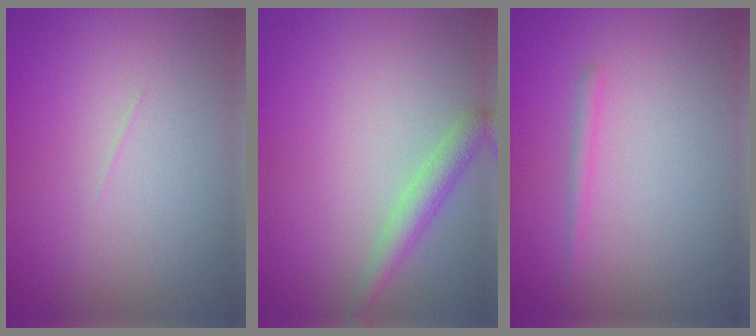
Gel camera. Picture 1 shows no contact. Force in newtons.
{"total": 2.4, "press": 2.4, "slide": 0.1}
{"total": 0.9, "press": 0.9, "slide": 0.1}